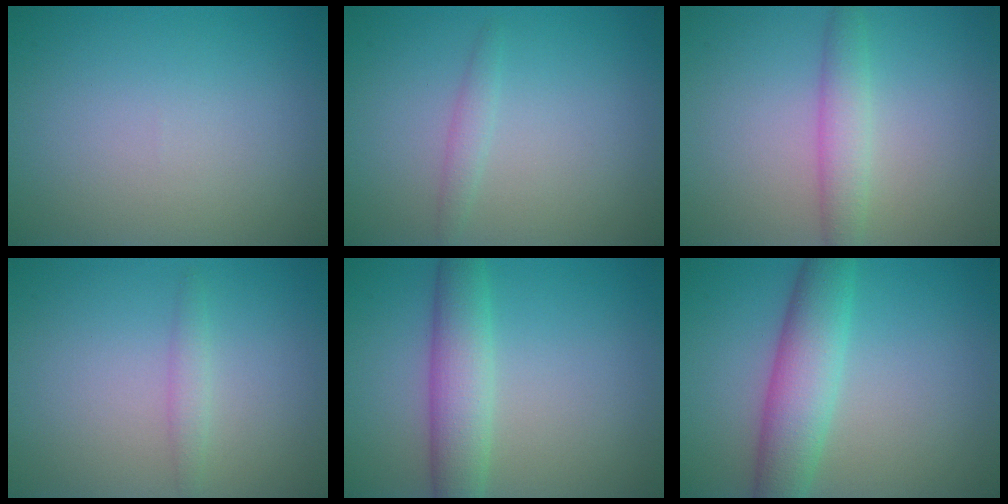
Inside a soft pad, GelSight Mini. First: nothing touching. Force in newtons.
{"total": 1.2, "press": 1.2, "slide": 0.0}
{"total": 2.6, "press": 2.6, "slide": 0.1}
{"total": 1.3, "press": 1.3, "slide": 0.0}
{"total": 4.4, "press": 4.4, "slide": 0.3}
{"total": 6.1, "press": 6.1, "slide": 0.1}